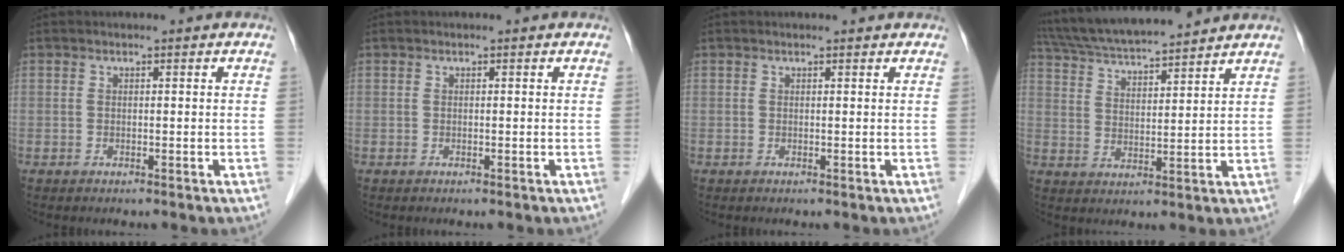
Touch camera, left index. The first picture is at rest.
{"total": 0.0}
{"total": 1.3, "force": [1.2, 0.3, 0.2], "torque": [-0.014, 0.006, 0.012]}
{"total": 7.6, "force": [7.2, -0.4, 2.4], "torque": [-0.052, 0.029, 0.127]}